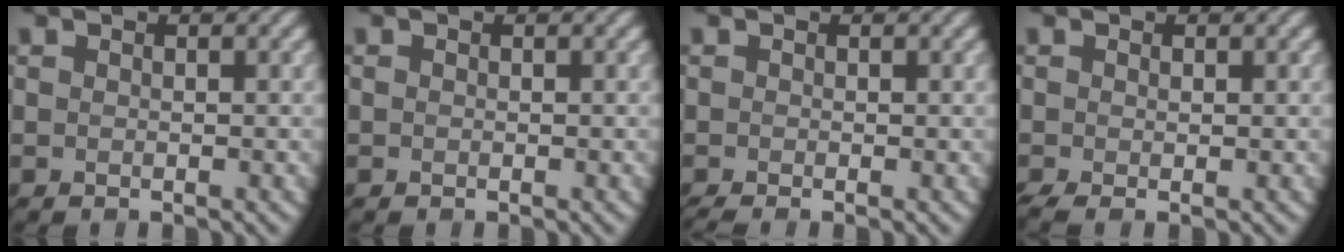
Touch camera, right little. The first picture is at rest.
{"total": 0.0}
{"total": 0.9, "force": [-0.7, 0.1, 0.6], "torque": [-0.013, -0.009, -0.017]}
{"total": 1.7, "force": [-0.5, 0.4, 1.6], "torque": [-0.032, -0.006, -0.011]}